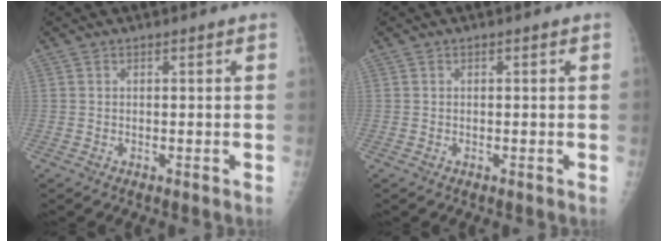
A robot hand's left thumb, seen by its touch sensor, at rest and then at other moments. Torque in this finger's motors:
{"motor_torque": [-0.06, 0.12, -0.17, -0.06, 0.00]}